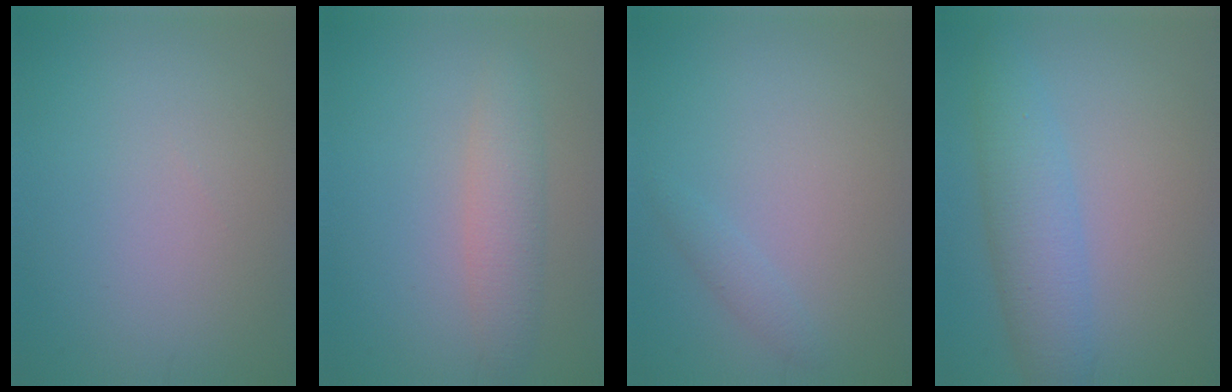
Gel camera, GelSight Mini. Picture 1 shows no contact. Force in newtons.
{"total": 3.0, "press": 3.0, "slide": 0.0}
{"total": 1.0, "press": 1.0, "slide": 0.1}
{"total": 4.5, "press": 4.5, "slide": 0.1}